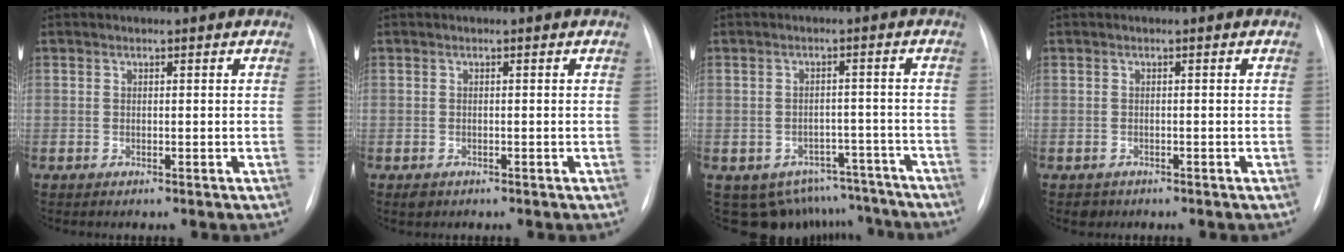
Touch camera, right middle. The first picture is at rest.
{"total": 1.0, "force": [-0.6, 0.7, 0.3], "torque": [-0.007, 0.001, -0.006]}
{"total": 10.3, "force": [-8.6, 5.6, 0.6], "torque": [0.007, 0.031, -0.097]}
{"total": 1.3, "force": [-0.9, 1.0, 0.0], "torque": [-0.002, 0.002, -0.012]}